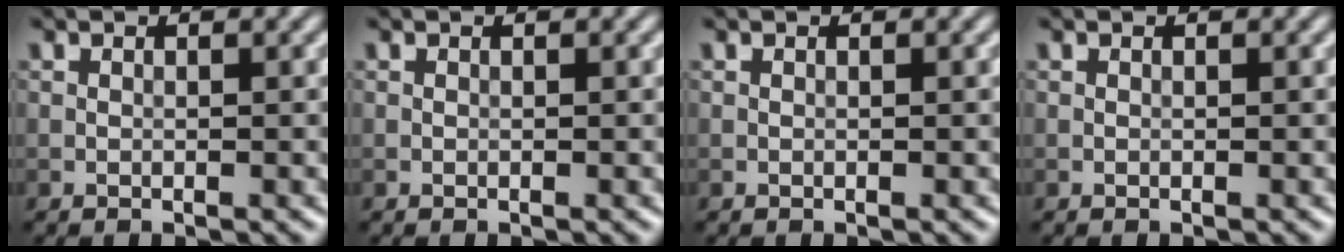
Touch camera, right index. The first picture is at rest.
{"total": 0.0}
{"total": 0.0}
{"total": 0.0}